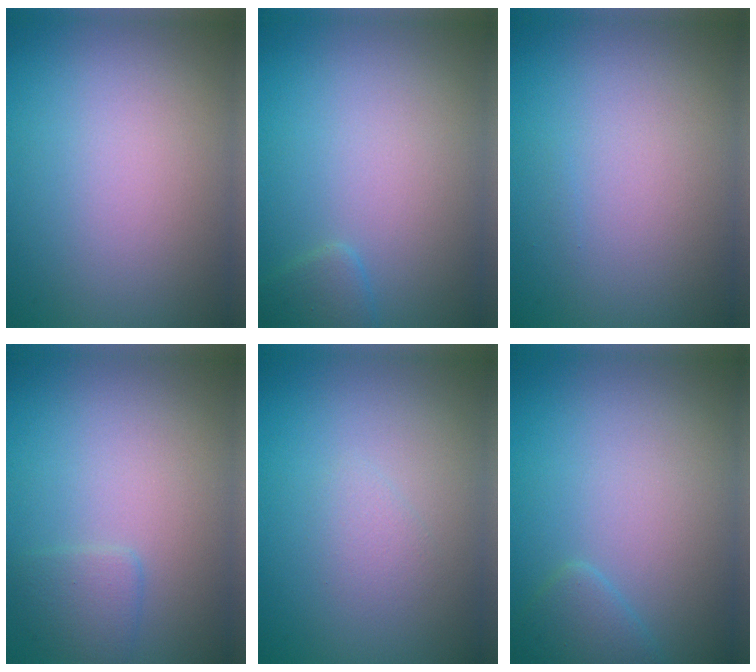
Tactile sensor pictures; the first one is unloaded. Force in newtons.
{"total": 1.4, "press": 1.4, "slide": 0.1}
{"total": 0.0}
{"total": 1.6, "press": 1.6, "slide": 0.1}
{"total": 1.0, "press": 1.0, "slide": 0.0}
{"total": 1.7, "press": 1.7, "slide": 0.2}